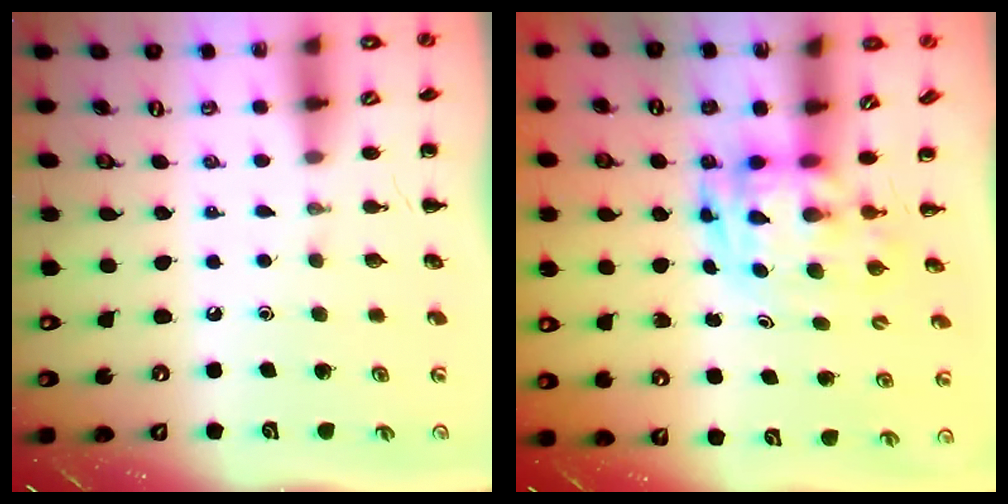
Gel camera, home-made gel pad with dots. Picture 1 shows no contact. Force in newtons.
{"total": 3.5, "press": 3.4, "slide": 0.7}